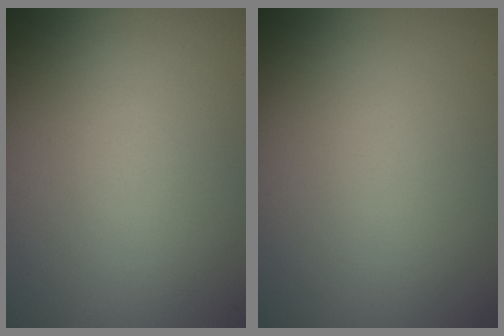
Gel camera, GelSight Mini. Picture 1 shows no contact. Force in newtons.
{"total": 0.0}